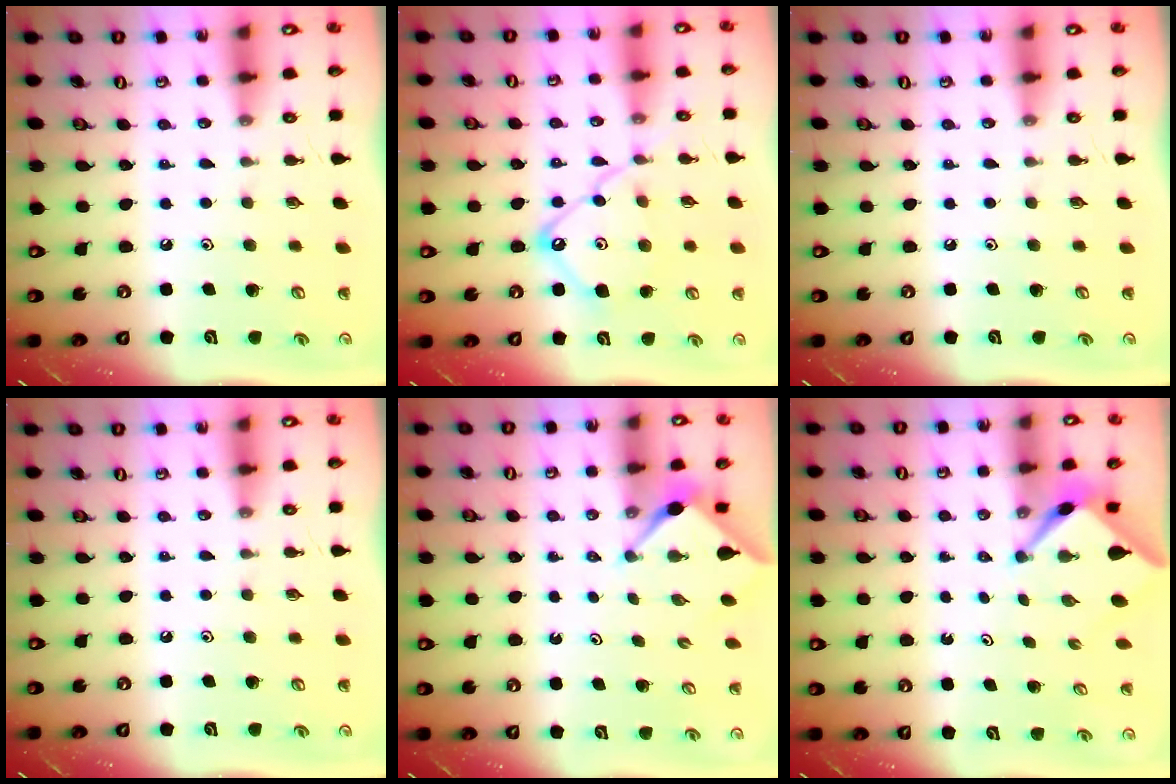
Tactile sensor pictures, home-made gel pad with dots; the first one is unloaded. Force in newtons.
{"total": 14.2, "press": 14.2, "slide": 1.2}
{"total": 0.0}
{"total": 0.0}
{"total": 3.0, "press": 2.9, "slide": 0.3}
{"total": 2.8, "press": 2.7, "slide": 0.3}